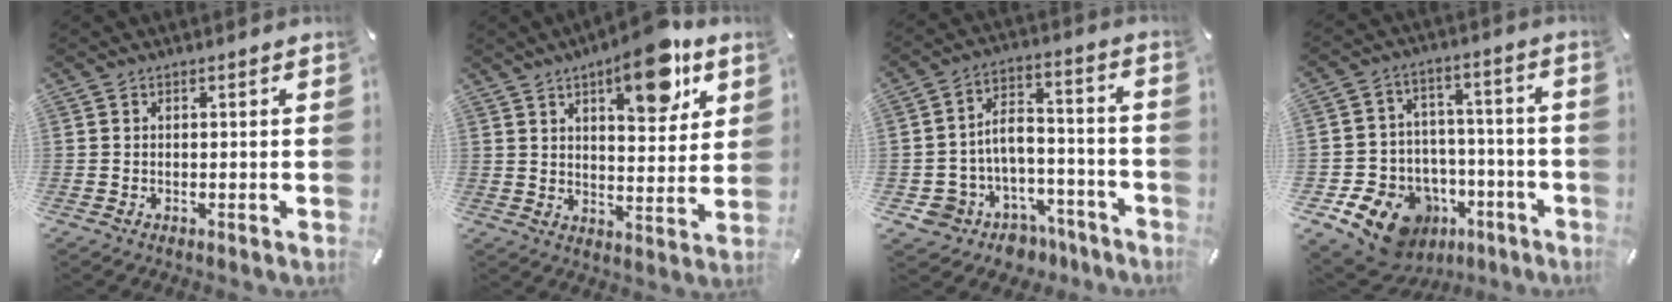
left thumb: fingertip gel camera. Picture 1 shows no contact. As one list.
[{"total": 14.5, "force": [8.9, 6.0, 9.8], "torque": [-0.117, -0.048, 0.144]}, {"total": 8.5, "force": [-2.5, 7.8, 2.1], "torque": [-0.042, 0.014, -0.031]}, {"total": 14.7, "force": [-8.8, 10.5, 5.4], "torque": [-0.086, 0.050, -0.140]}]